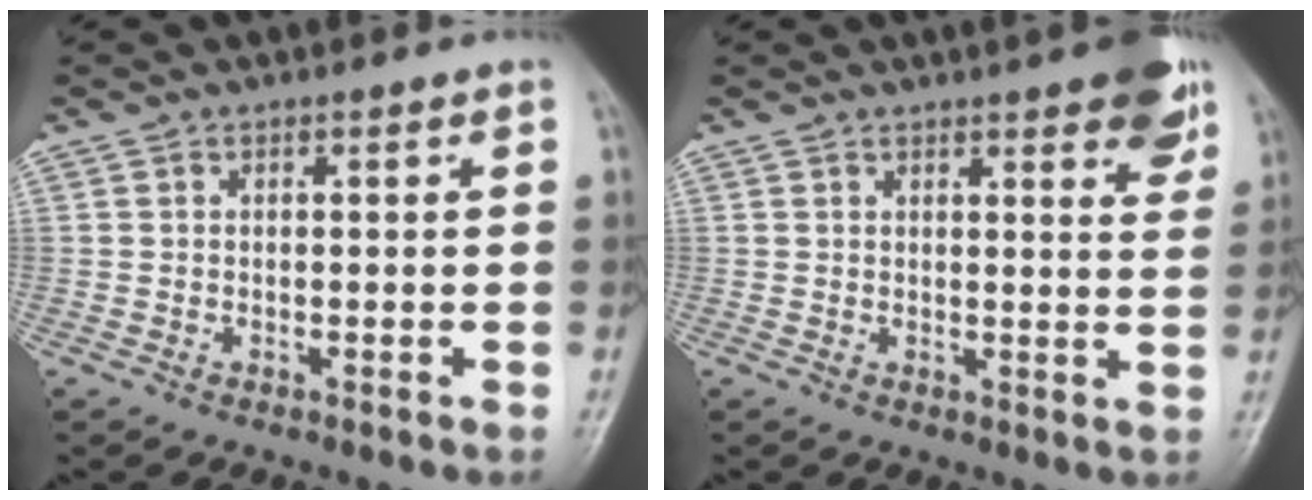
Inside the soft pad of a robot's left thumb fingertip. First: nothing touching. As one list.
[{"total": 9.8, "force": [6.1, 2.8, 7.2], "torque": [-0.065, -0.021, 0.071]}]